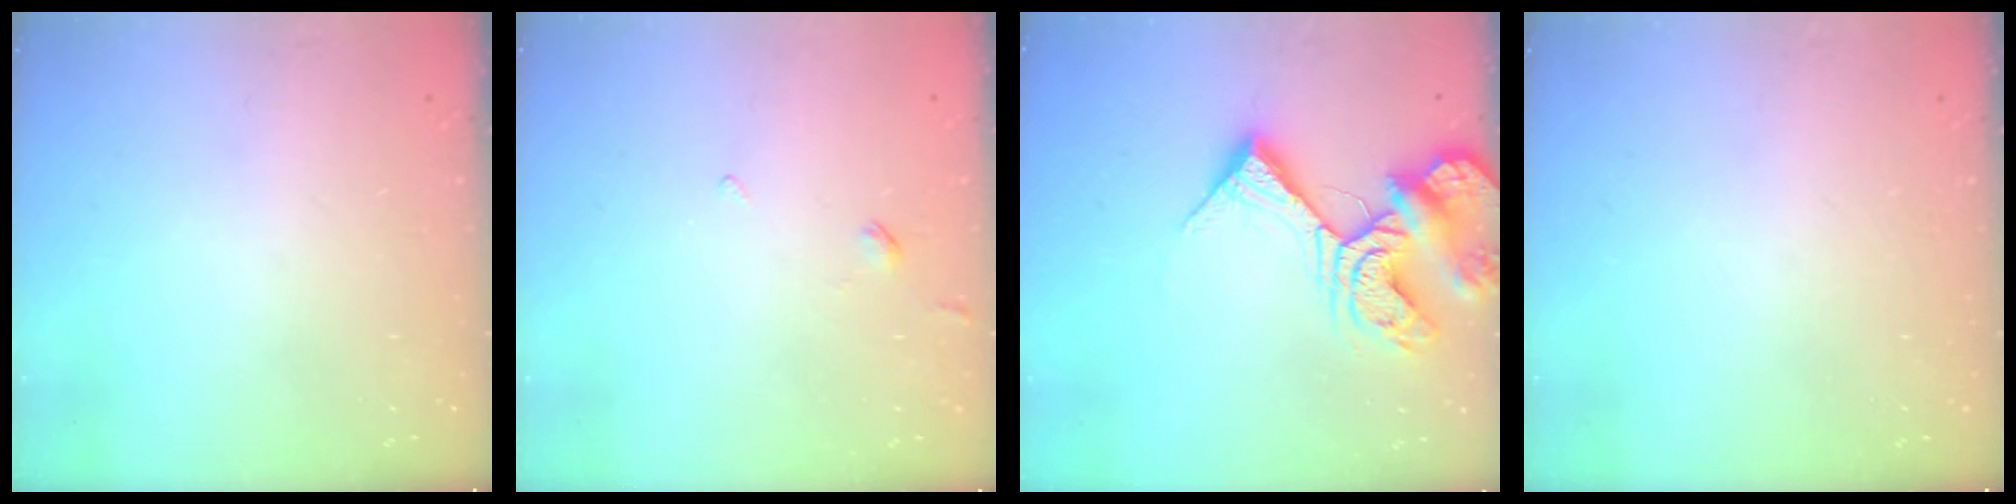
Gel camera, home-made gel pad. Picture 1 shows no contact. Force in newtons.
{"total": 1.8, "press": 1.7, "slide": 0.5}
{"total": 13.3, "press": 13.2, "slide": 1.5}
{"total": 0.0}